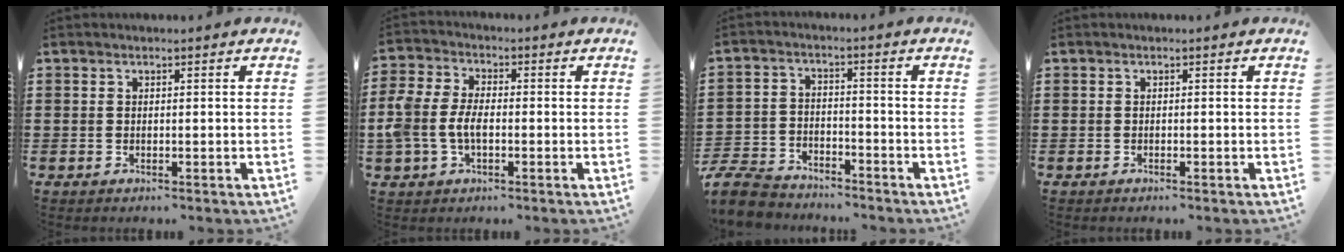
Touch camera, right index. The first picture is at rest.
{"total": 5.7, "force": [-1.4, 3.5, 4.3], "torque": [-0.120, -0.004, -0.038]}
{"total": 6.7, "force": [-6.3, 1.7, 1.4], "torque": [-0.051, 0.006, -0.129]}
{"total": 0.0}